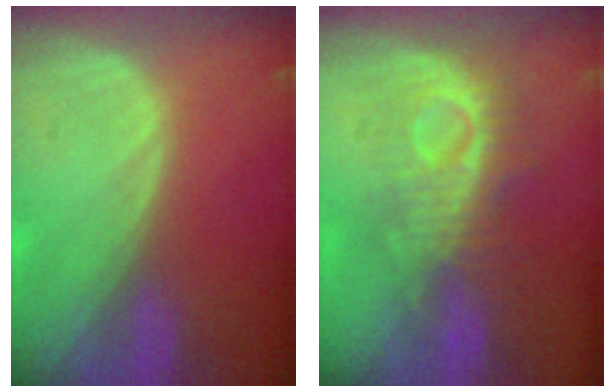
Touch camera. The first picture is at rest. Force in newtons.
{"total": 8.7, "press": 8.5, "slide": 2.0}